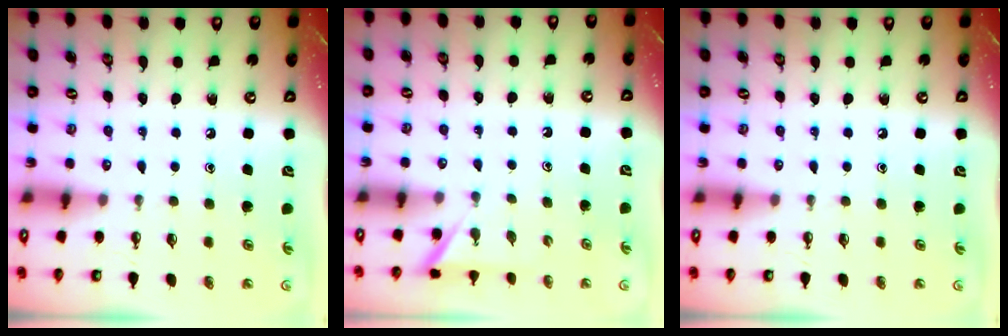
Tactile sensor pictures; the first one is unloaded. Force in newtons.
{"total": 1.6, "press": 1.6, "slide": 0.2}
{"total": 0.0}